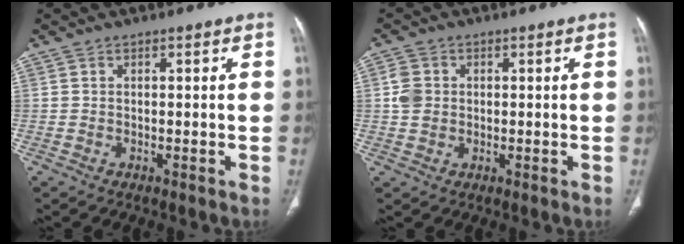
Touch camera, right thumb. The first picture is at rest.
{"total": 3.8, "force": [0.4, 3.2, 1.9], "torque": [-0.032, 0.003, 0.007]}